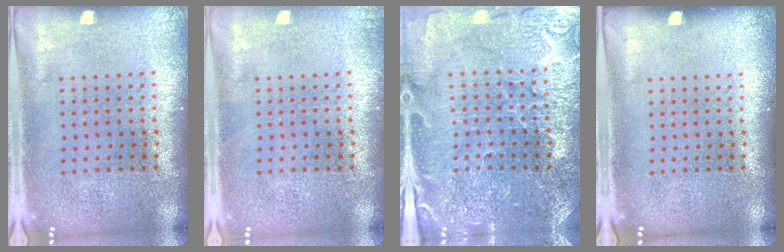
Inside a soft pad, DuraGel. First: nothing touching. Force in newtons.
{"total": 0.5, "press": 0.5, "slide": 0.1}
{"total": 1.8, "press": 1.8, "slide": 0.2}
{"total": 0.0}